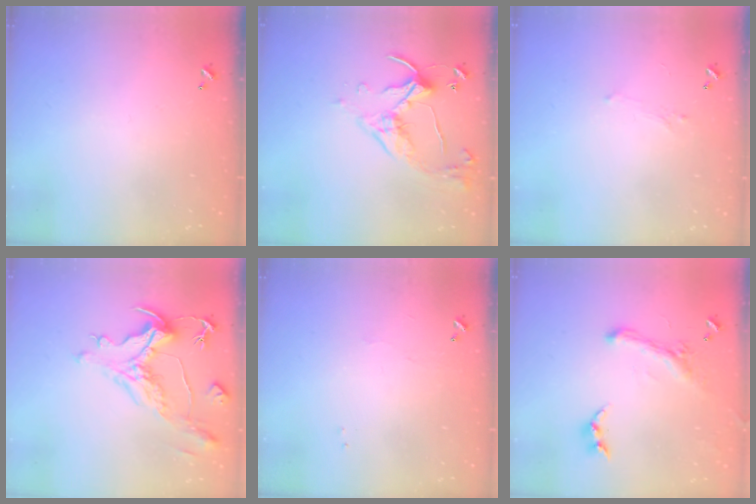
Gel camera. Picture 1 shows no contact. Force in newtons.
{"total": 6.7, "press": 6.6, "slide": 1.1}
{"total": 0.8, "press": 0.6, "slide": 0.6}
{"total": 1.9, "press": 0.8, "slide": 1.8}
{"total": 1.2, "press": 1.1, "slide": 0.3}
{"total": 2.5, "press": 2.0, "slide": 1.4}